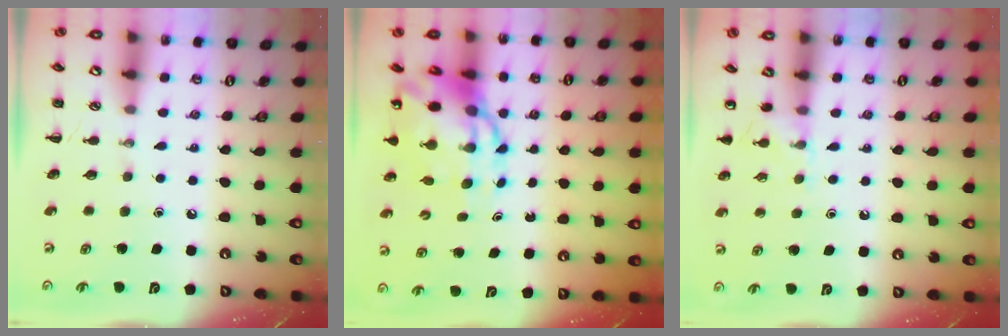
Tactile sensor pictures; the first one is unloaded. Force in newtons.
{"total": 11.4, "press": 10.9, "slide": 3.2}
{"total": 7.5, "press": 7.3, "slide": 1.9}